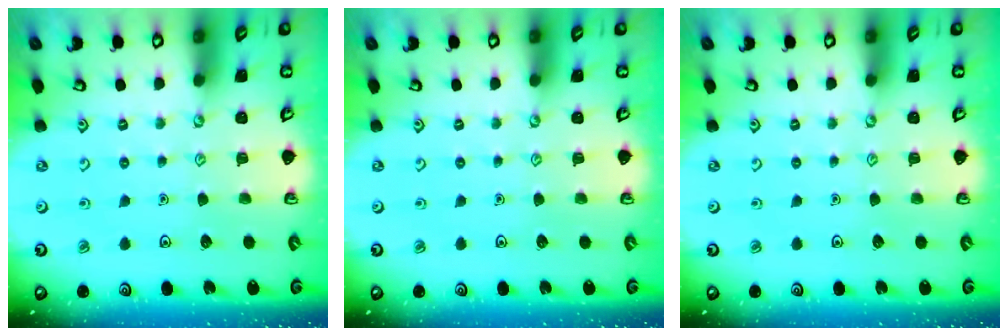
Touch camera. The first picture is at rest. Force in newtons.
{"total": 0.0}
{"total": 0.0}